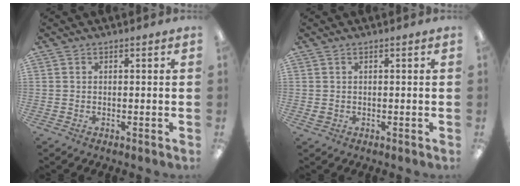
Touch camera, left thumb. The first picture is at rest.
{"total": 0.7, "force": [0.1, 0.6, 0.3], "torque": [-0.007, 0.002, 0.001]}